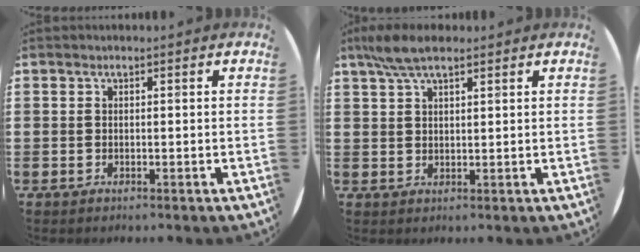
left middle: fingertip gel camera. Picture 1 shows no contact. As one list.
[{"total": 4.9, "force": [3.4, 1.7, 3.1], "torque": [-0.069, 0.006, 0.063]}]